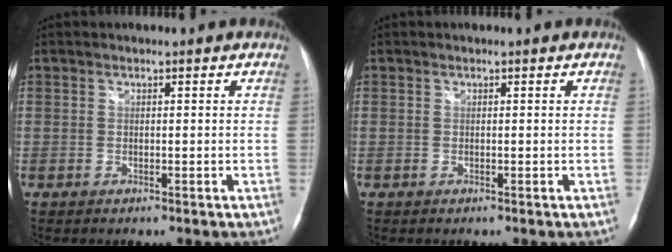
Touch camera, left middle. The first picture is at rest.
{"total": 0.0}